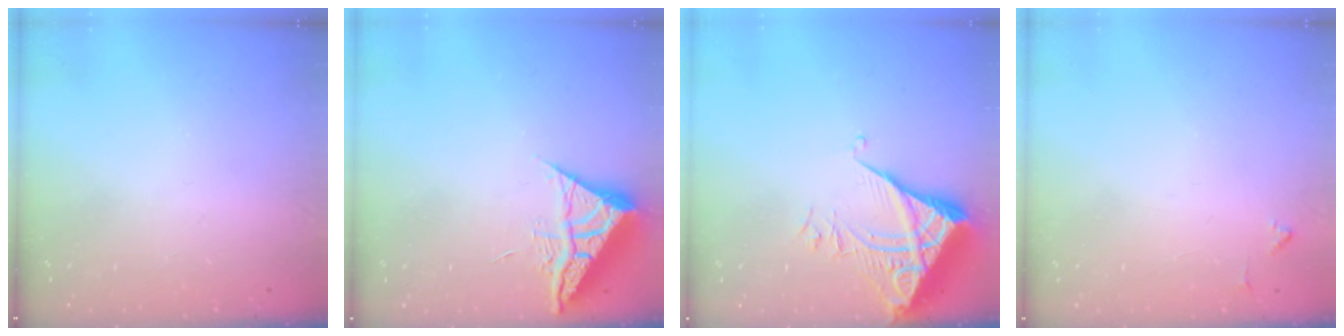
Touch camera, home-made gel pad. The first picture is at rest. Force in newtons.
{"total": 6.4, "press": 6.4, "slide": 0.2}
{"total": 6.1, "press": 6.0, "slide": 0.7}
{"total": 4.1, "press": 4.0, "slide": 0.6}